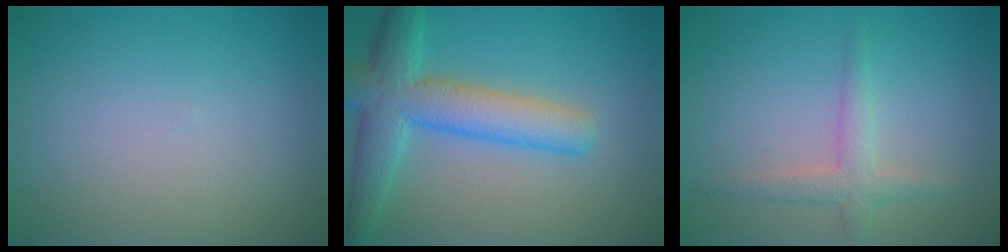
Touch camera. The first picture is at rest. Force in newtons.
{"total": 6.5, "press": 6.5, "slide": 0.2}
{"total": 2.3, "press": 2.3, "slide": 0.1}